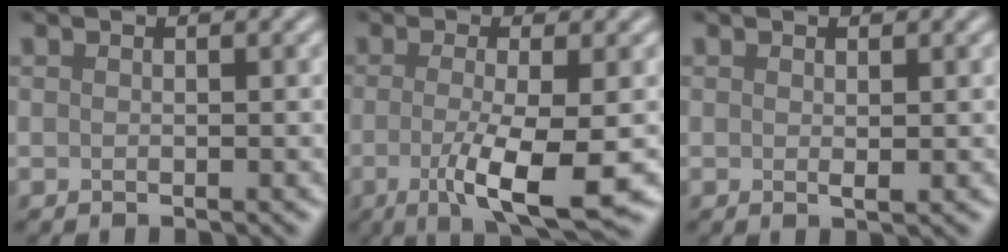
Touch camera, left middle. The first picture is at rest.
{"total": 6.7, "force": [-1.6, 1.5, 6.4], "torque": [-0.108, -0.015, -0.031]}
{"total": 0.7, "force": [0.1, 0.1, 0.6], "torque": [-0.011, -0.002, 0.001]}